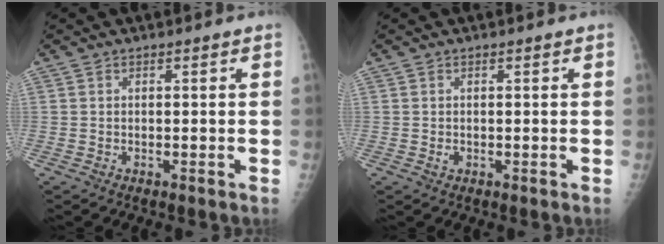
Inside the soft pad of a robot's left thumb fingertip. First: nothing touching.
{"total": 1.3, "force": [0.0, 1.0, 0.8], "torque": [-0.007, 0.000, 0.002]}